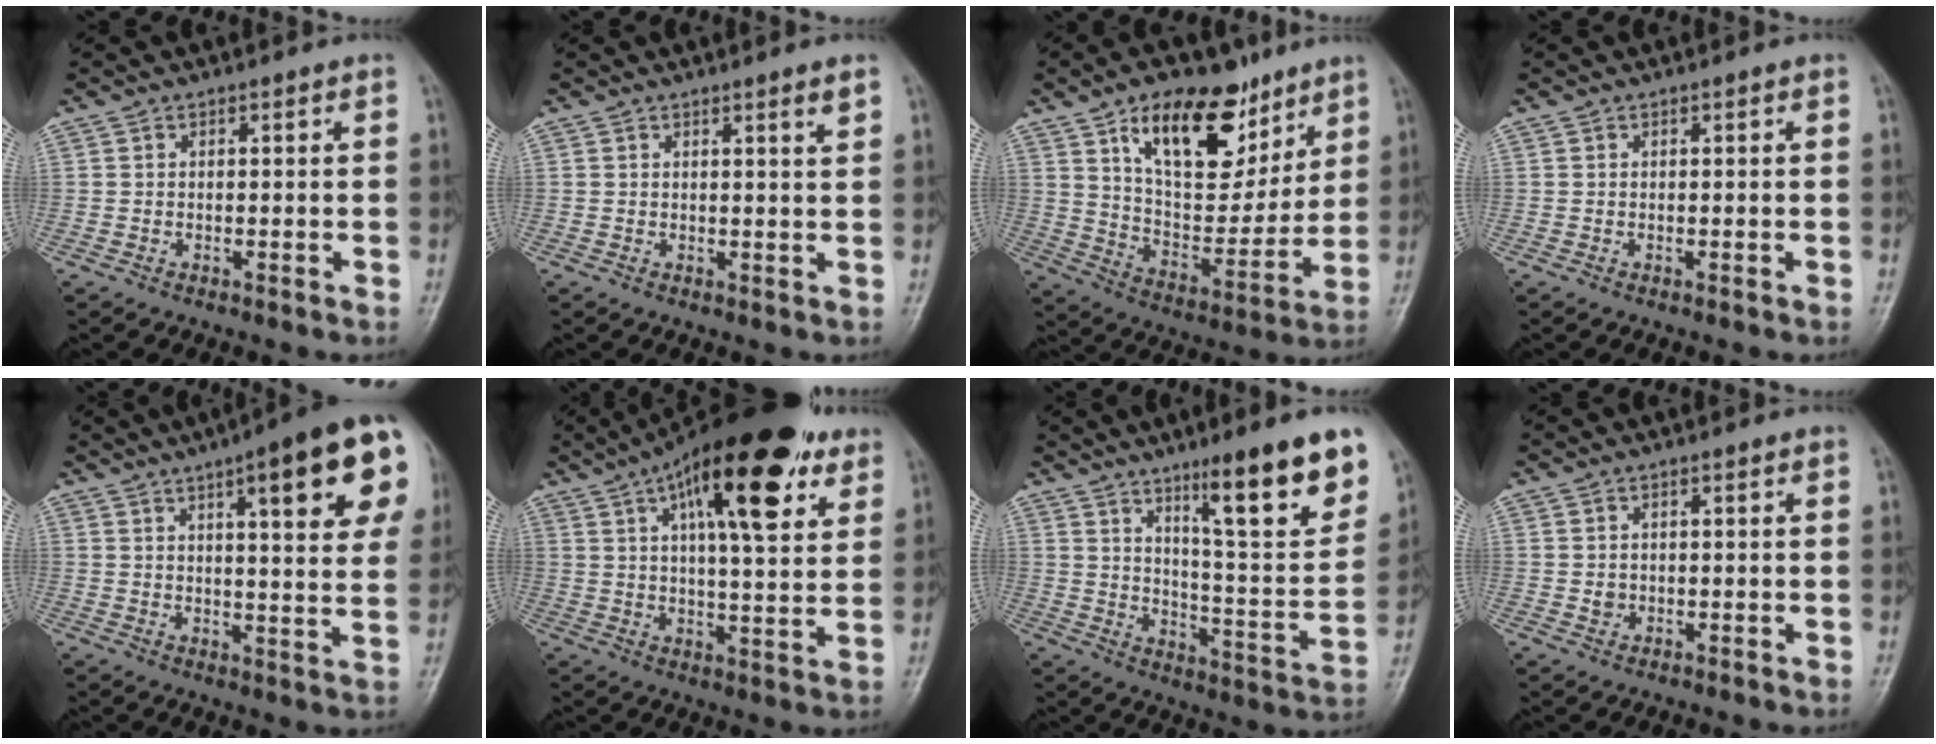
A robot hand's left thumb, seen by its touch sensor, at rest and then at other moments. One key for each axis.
{"total": 2.0, "fx": 1.3, "fy": -0.2, "fz": 1.6, "tx": -0.023, "ty": -0.011, "tz": 0.019}
{"total": 20.6, "fx": 11.6, "fy": 10.8, "fz": 13.3, "tx": -0.154, "ty": -0.053, "tz": 0.198}
{"total": 0.0}
{"total": 19.4, "fx": 7.8, "fy": 4.6, "fz": 17.1, "tx": -0.200, "ty": -0.014, "tz": 0.094}
{"total": 22.2, "fx": 10.7, "fy": 7.8, "fz": 17.8, "tx": -0.248, "ty": -0.007, "tz": 0.158}
{"total": 19.3, "fx": 11.6, "fy": 3.0, "fz": 15.2, "tx": -0.187, "ty": -0.062, "tz": 0.183}
{"total": 1.6, "fx": -0.3, "fy": 1.5, "fz": 0.5, "tx": 0.003, "ty": 0.006, "tz": -0.003}